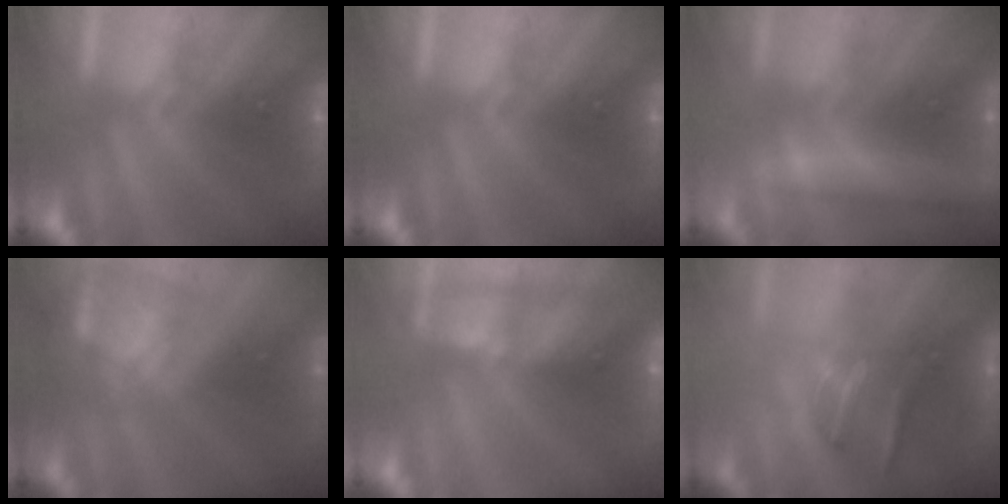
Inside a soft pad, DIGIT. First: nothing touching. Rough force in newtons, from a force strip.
{"total": 0.0}
{"total": 2.4}
{"total": 6.3}
{"total": 2.4}
{"total": 3.1}